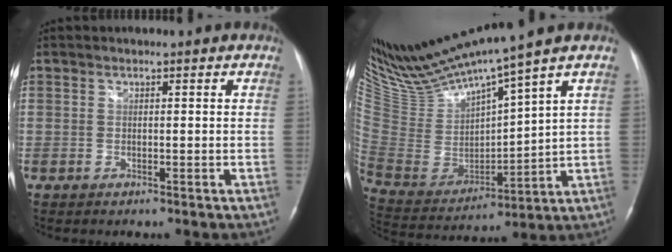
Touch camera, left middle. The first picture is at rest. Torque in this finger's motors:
{"motor_torque": [-0.28, -0.36, -0.14, 0.04]}